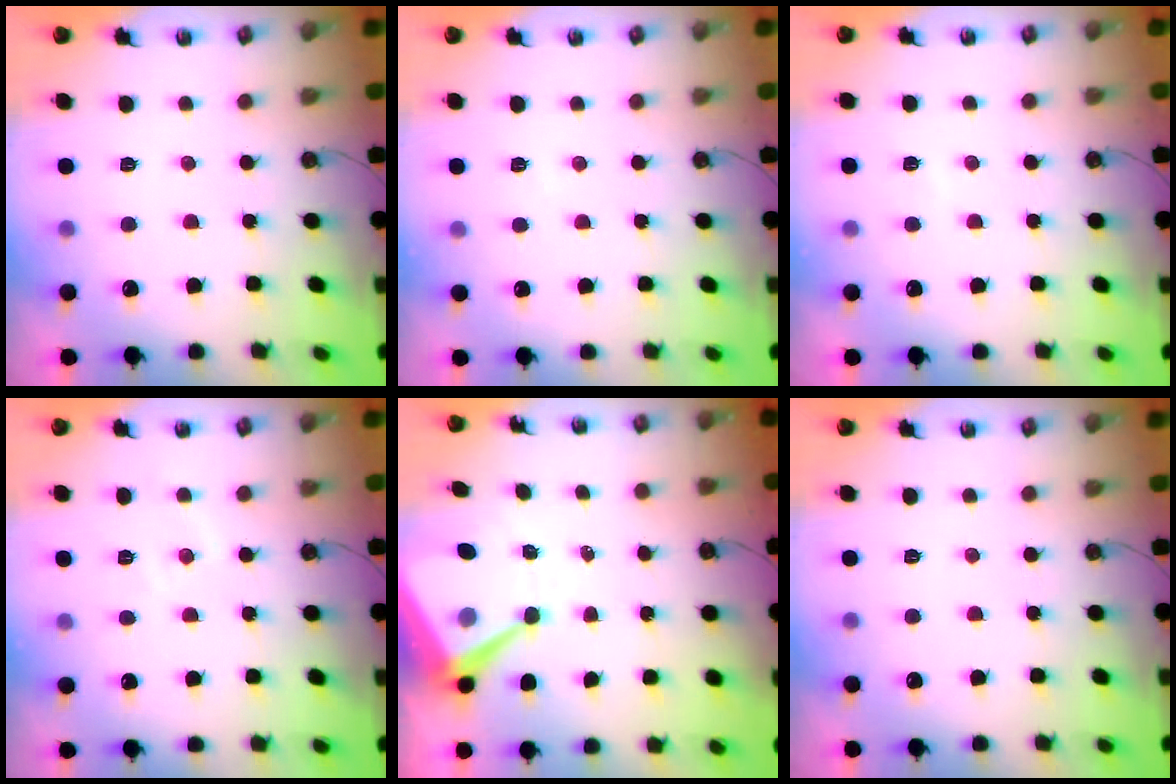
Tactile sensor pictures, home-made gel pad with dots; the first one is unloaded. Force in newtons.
{"total": 3.0, "press": 2.9, "slide": 0.6}
{"total": 3.8, "press": 3.8, "slide": 0.6}
{"total": 6.4, "press": 6.4, "slide": 0.4}
{"total": 11.0, "press": 11.0, "slide": 0.9}
{"total": 0.0}